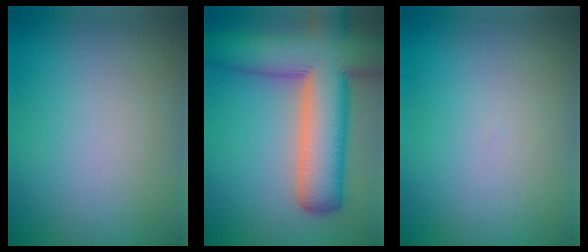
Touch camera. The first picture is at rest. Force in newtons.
{"total": 12.8, "press": 12.8, "slide": 0.8}
{"total": 0.0}